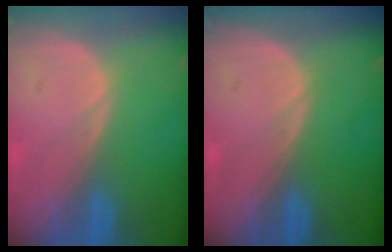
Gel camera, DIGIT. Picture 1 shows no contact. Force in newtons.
{"total": 0.0}